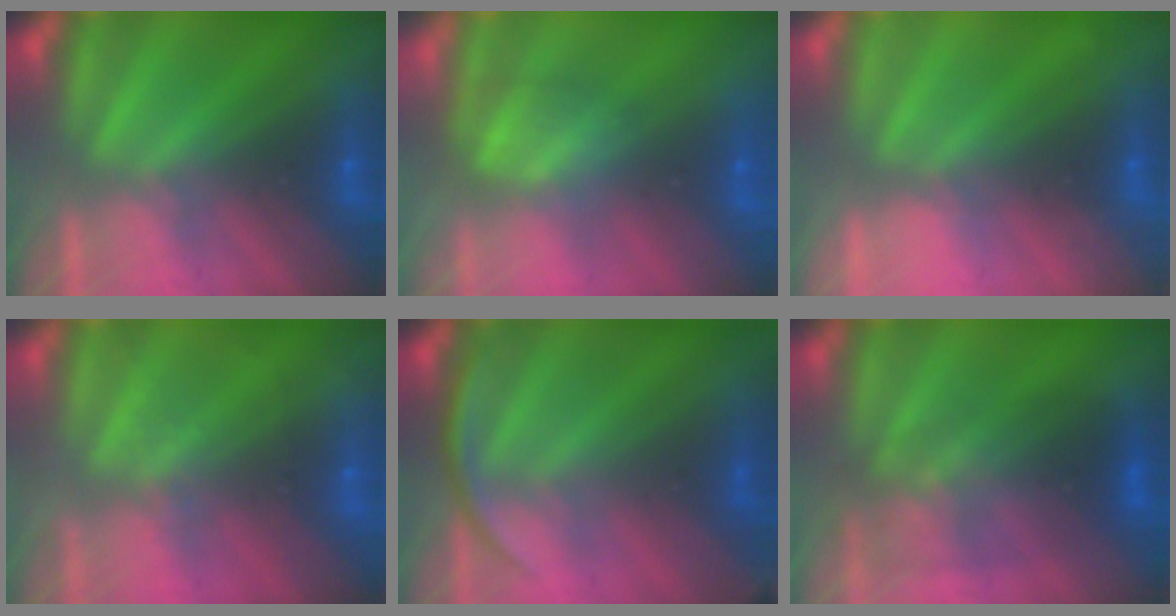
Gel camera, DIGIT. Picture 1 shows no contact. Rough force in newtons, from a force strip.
{"total": 5.5}
{"total": 2.3}
{"total": 1.9}
{"total": 3.3}
{"total": 2.9}